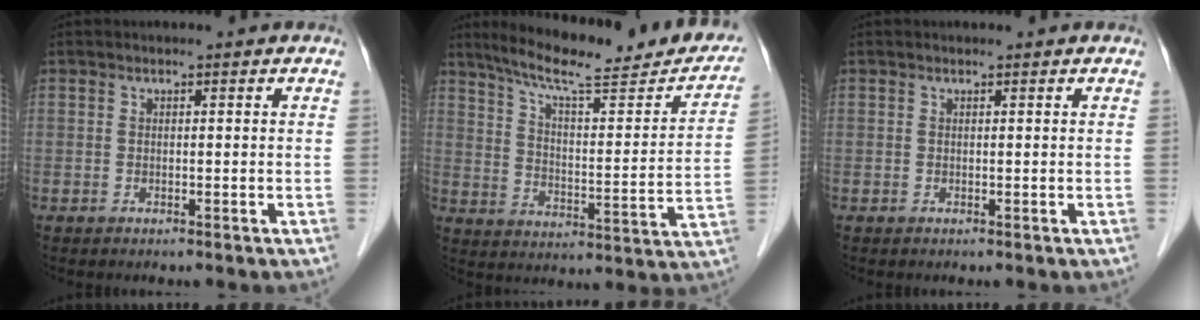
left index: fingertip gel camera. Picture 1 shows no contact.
{"total": 22.2, "force": [18.5, 3.1, 11.8], "torque": [-0.176, -0.011, 0.254]}
{"total": 0.5, "force": [0.5, 0.0, 0.2], "torque": [-0.005, 0.006, 0.009]}